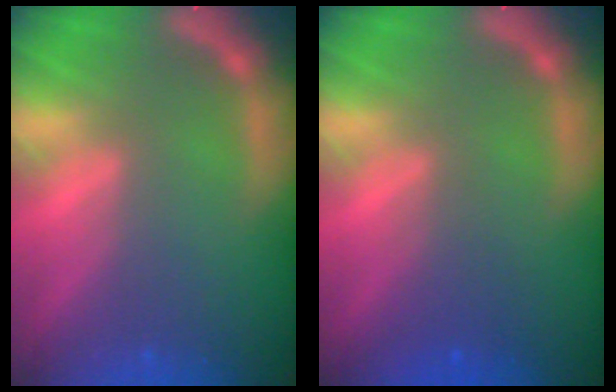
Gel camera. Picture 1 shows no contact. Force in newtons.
{"total": 1.9}